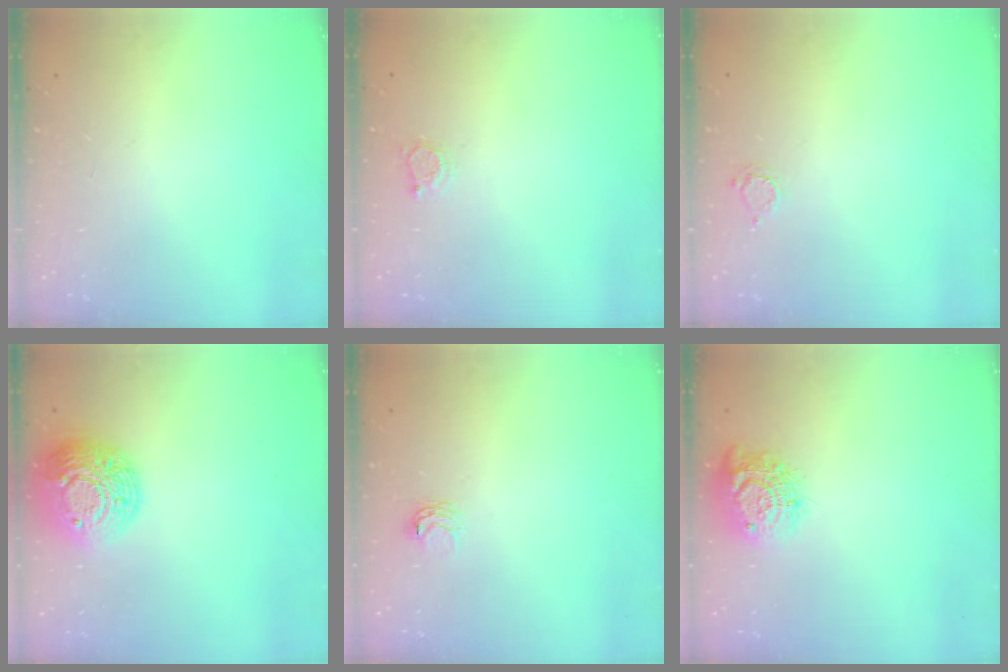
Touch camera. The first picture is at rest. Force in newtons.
{"total": 2.2, "press": 2.1, "slide": 0.4}
{"total": 2.9, "press": 2.9, "slide": 0.4}
{"total": 16.9, "press": 16.8, "slide": 1.2}
{"total": 3.1, "press": 3.1, "slide": 0.3}
{"total": 12.3, "press": 12.3, "slide": 0.9}